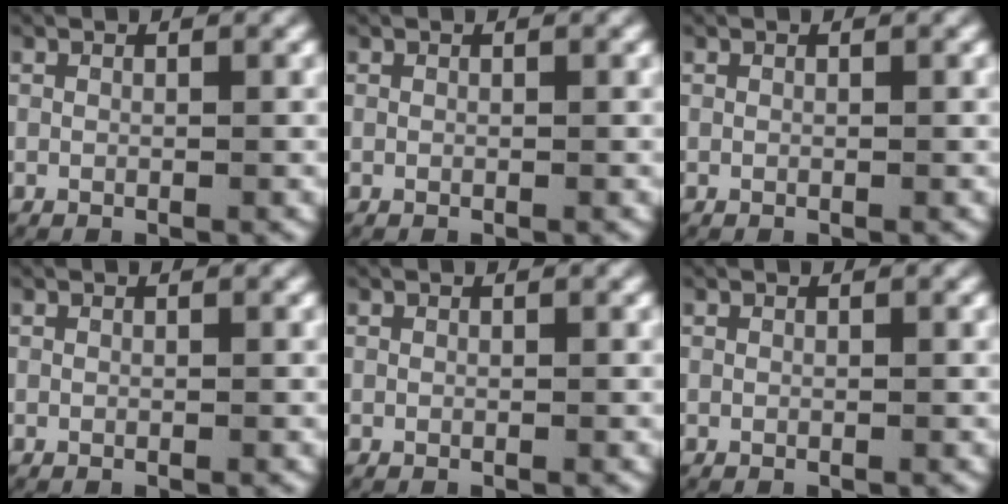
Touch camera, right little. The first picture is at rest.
{"total": 0.0}
{"total": 0.0}
{"total": 0.0}
{"total": 0.0}
{"total": 0.0}